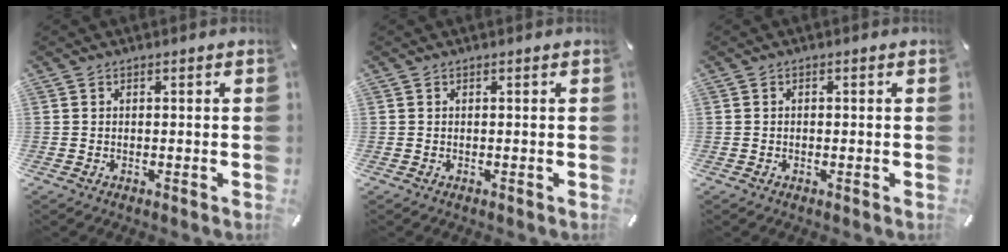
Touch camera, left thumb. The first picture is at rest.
{"total": 0.0}
{"total": 0.6, "force": [-0.2, 0.4, 0.4], "torque": [-0.007, 0.002, -0.004]}